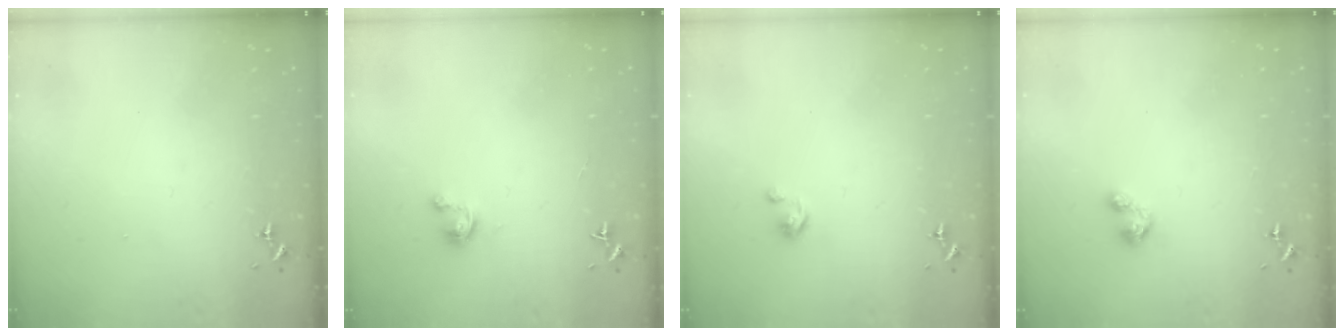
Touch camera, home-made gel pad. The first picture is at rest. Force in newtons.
{"total": 2.8, "press": 2.8, "slide": 0.3}
{"total": 2.7, "press": 2.6, "slide": 0.3}
{"total": 5.2, "press": 5.2, "slide": 0.8}